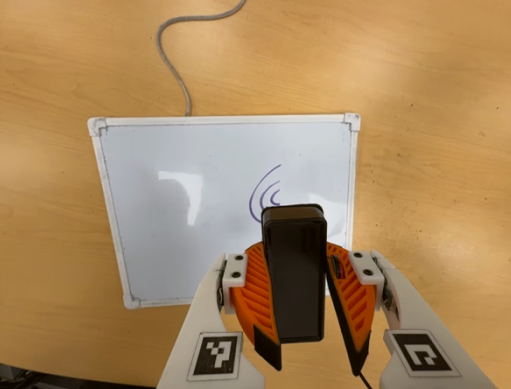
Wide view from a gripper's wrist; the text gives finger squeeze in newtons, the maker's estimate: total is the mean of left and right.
{"total": 10.8, "left": 10.5, "right": 11.1}